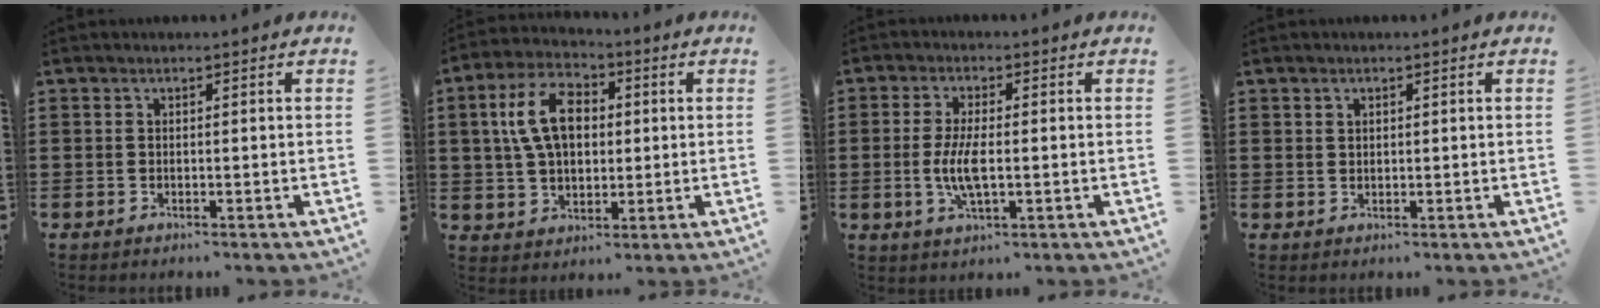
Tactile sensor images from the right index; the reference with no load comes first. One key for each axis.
{"total": 10.4, "fx": 1.8, "fy": 6.3, "fz": 8.1, "tx": -0.170, "ty": 0.015, "tz": 0.029}
{"total": 5.9, "fx": -0.7, "fy": 2.0, "fz": 5.5, "tx": -0.125, "ty": -0.007, "tz": -0.020}
{"total": 0.8, "fx": 0.5, "fy": 0.6, "fz": 0.3, "tx": -0.008, "ty": 0.001, "tz": 0.010}